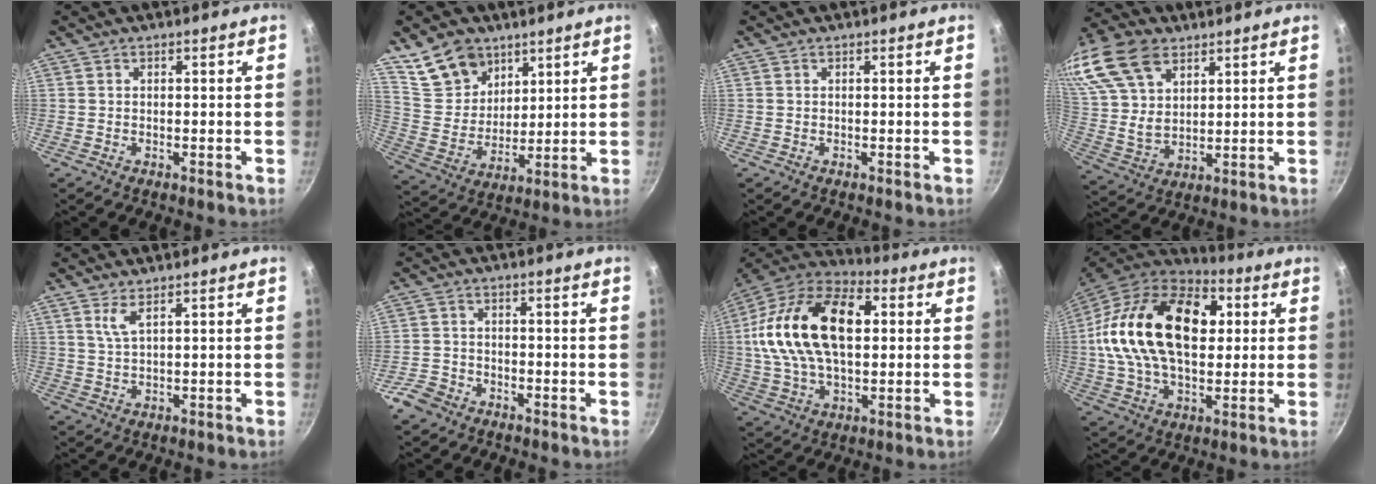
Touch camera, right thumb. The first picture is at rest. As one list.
[{"total": 12.3, "force": [7.8, 8.4, 4.7], "torque": [-0.046, -0.035, 0.158]}, {"total": 0.0}, {"total": 22.1, "force": [12.0, 13.6, 12.7], "torque": [-0.276, 0.010, 0.237]}, {"total": 3.1, "force": [1.7, 0.8, 2.4], "torque": [-0.051, -0.014, 0.038]}, {"total": 4.7, "force": [-3.2, 3.1, 1.4], "torque": [-0.024, 0.034, -0.059]}, {"total": 24.6, "force": [3.6, 14.5, 19.6], "torque": [-0.352, 0.026, 0.048]}, {"total": 27.3, "force": [4.7, 16.9, 21.0], "torque": [-0.360, 0.023, 0.066]}]